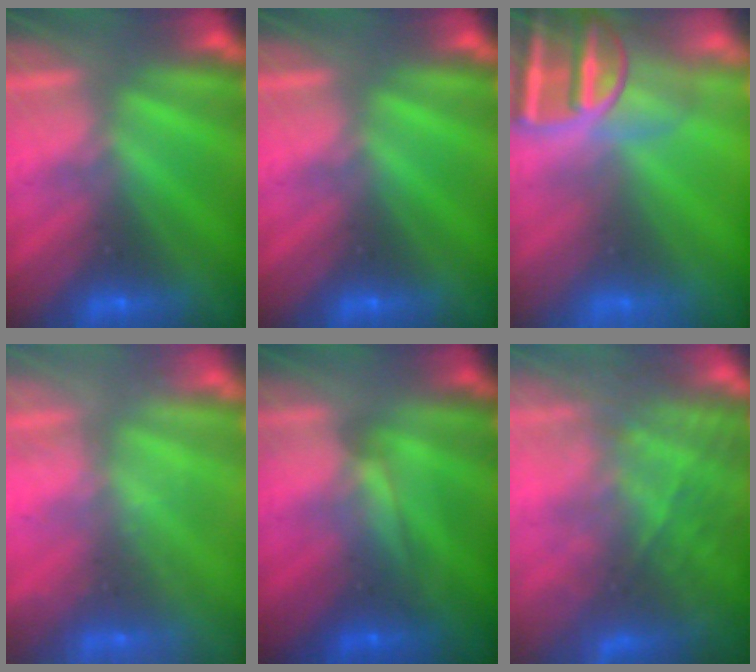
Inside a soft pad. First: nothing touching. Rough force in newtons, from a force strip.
{"total": 0.0}
{"total": 9.4}
{"total": 2.4}
{"total": 1.6}
{"total": 7.5}